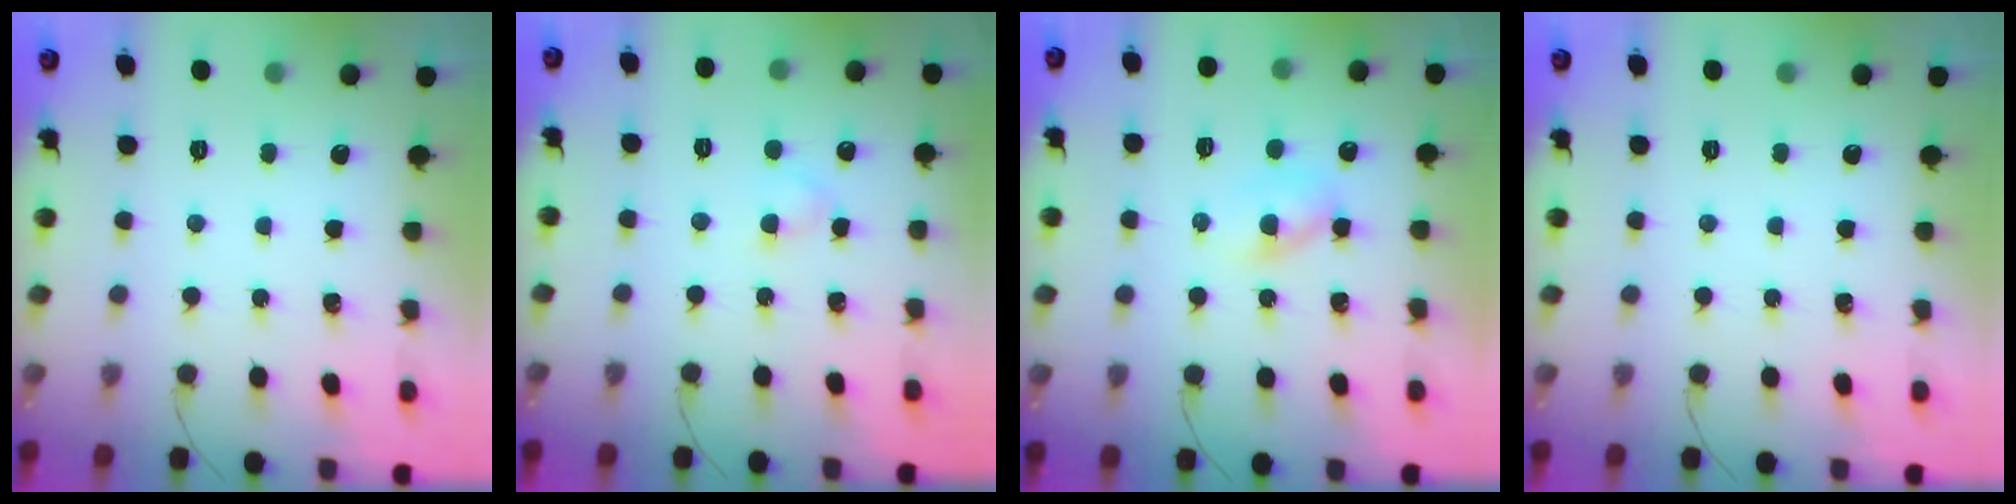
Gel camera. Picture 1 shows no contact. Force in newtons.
{"total": 2.7, "press": 2.5, "slide": 1.1}
{"total": 2.6, "press": 2.4, "slide": 1.0}
{"total": 0.0}